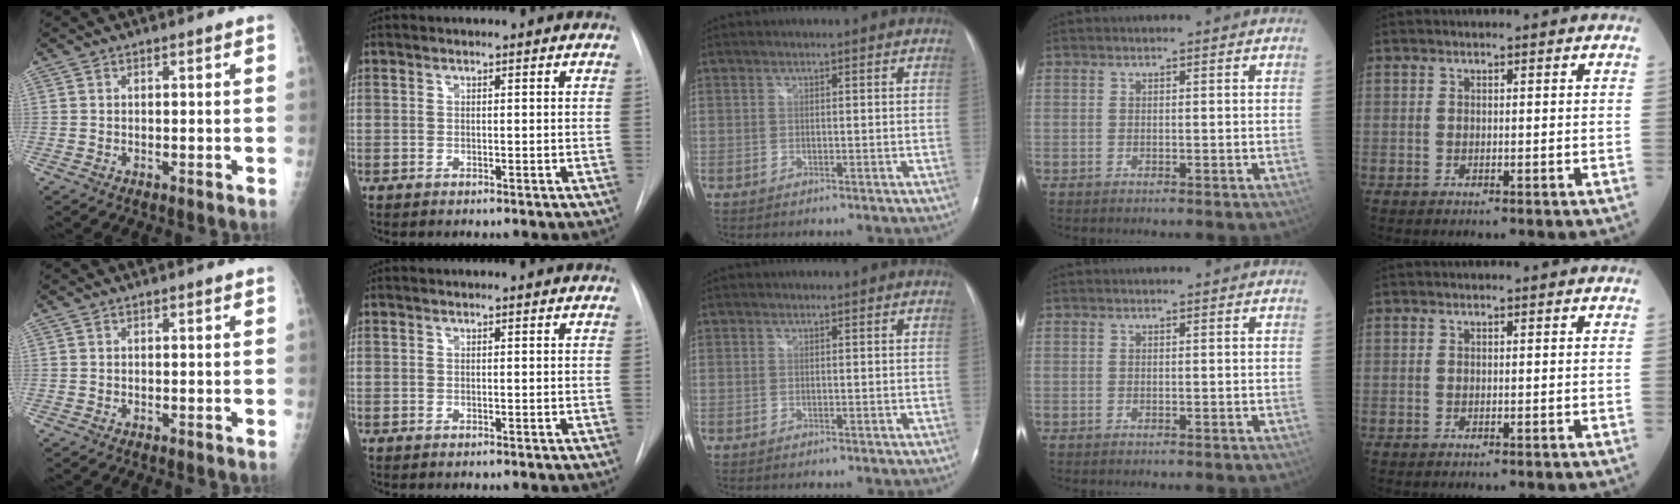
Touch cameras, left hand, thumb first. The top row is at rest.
{}